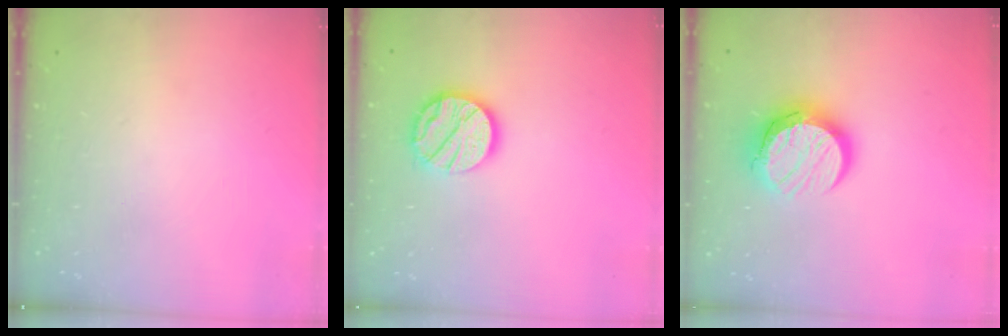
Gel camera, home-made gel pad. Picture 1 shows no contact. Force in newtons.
{"total": 13.5, "press": 13.5, "slide": 1.2}
{"total": 12.3, "press": 12.3, "slide": 0.9}